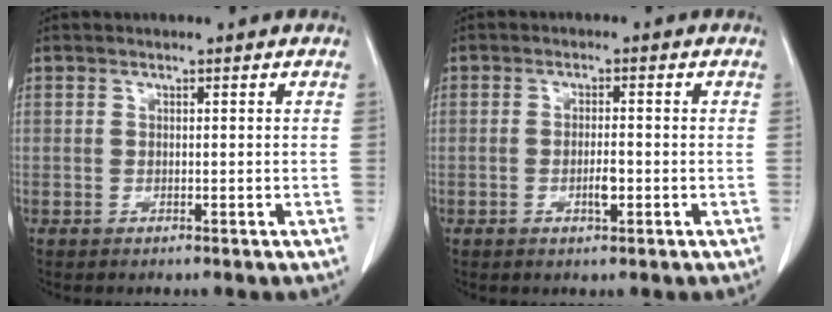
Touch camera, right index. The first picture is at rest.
{"total": 2.6, "force": [-0.9, 0.6, 2.3], "torque": [-0.046, 0.001, -0.012]}